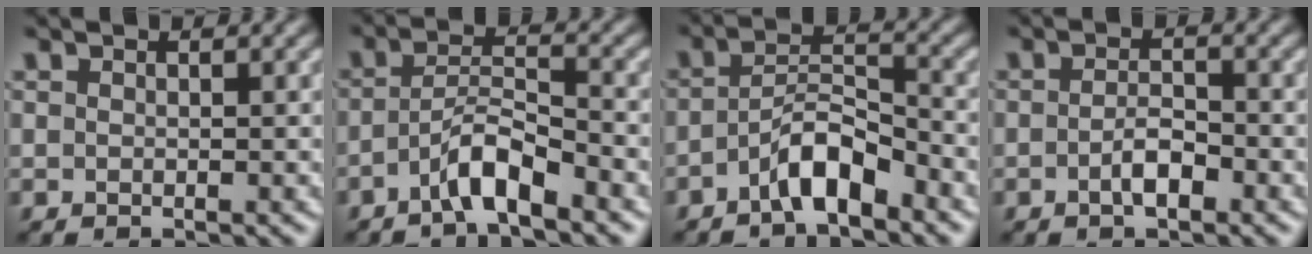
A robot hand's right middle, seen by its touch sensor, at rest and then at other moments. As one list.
[{"total": 3.6, "force": [-2.4, 0.6, 2.6], "torque": [-0.051, 0.016, -0.048]}, {"total": 4.3, "force": [-2.7, 1.3, 3.1], "torque": [-0.056, 0.016, -0.050]}, {"total": 2.0, "force": [-1.0, 0.7, 1.6], "torque": [-0.030, 0.006, -0.020]}]